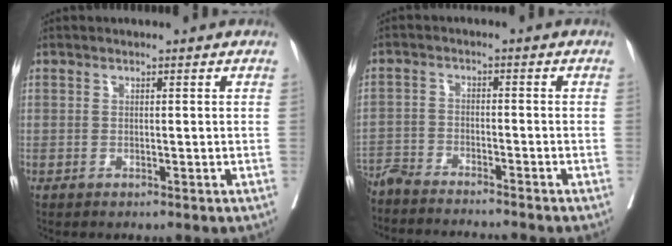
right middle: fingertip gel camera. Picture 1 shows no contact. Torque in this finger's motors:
{"motor_torque": [0.54, -0.75, 0.59, 0.21]}